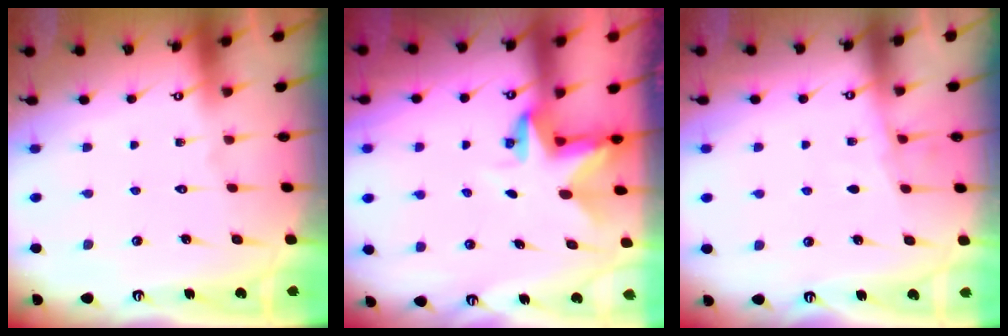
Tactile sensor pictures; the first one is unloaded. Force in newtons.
{"total": 3.0, "press": 3.0, "slide": 0.3}
{"total": 3.8, "press": 3.8, "slide": 0.5}